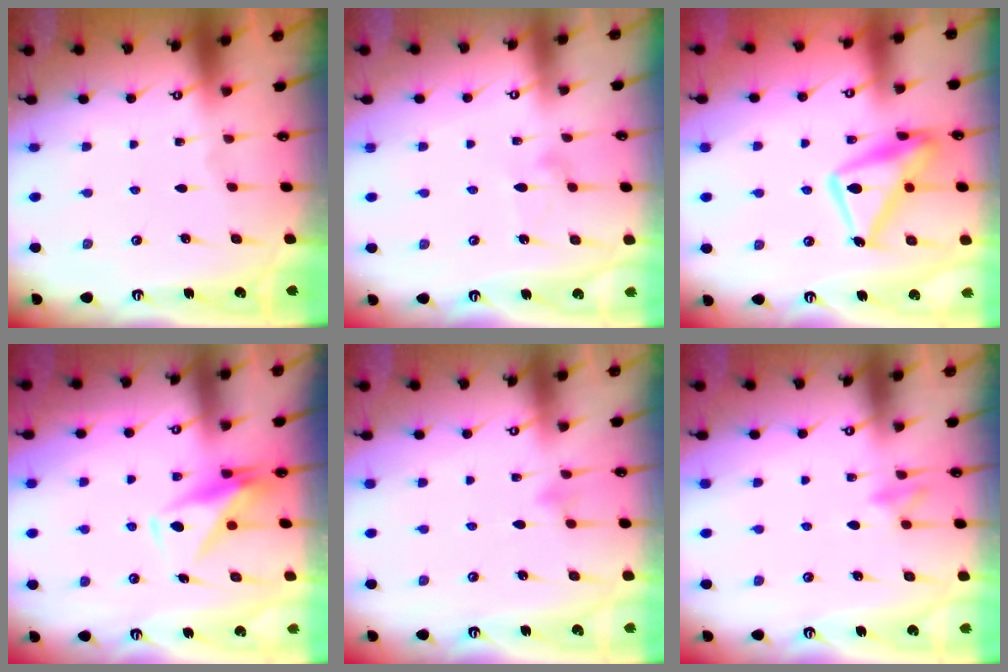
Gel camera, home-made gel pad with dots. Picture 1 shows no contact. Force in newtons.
{"total": 7.5, "press": 7.5, "slide": 0.4}
{"total": 16.6, "press": 16.5, "slide": 1.5}
{"total": 8.8, "press": 8.8, "slide": 0.8}
{"total": 3.7, "press": 3.7, "slide": 0.4}
{"total": 10.1, "press": 10.0, "slide": 1.4}